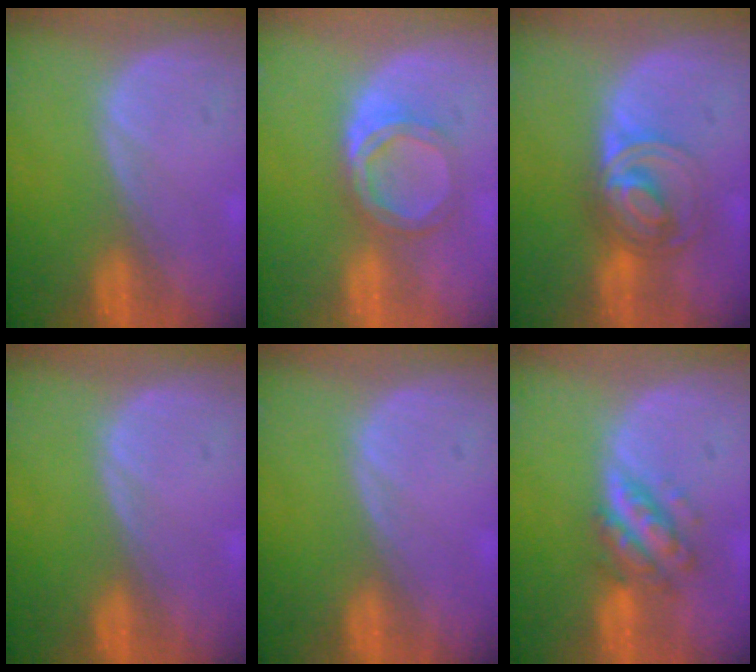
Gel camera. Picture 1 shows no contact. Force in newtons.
{"total": 4.8, "press": 4.6, "slide": 1.3}
{"total": 7.2, "press": 6.1, "slide": 3.9}
{"total": 0.0}
{"total": 0.0}
{"total": 5.6, "press": 5.2, "slide": 2.1}